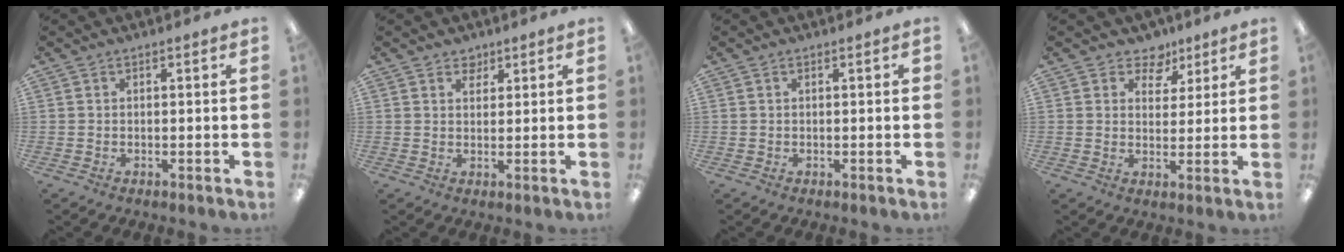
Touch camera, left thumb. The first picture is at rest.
{"total": 2.5, "force": [1.9, 1.6, 0.4], "torque": [0.007, -0.012, 0.034]}
{"total": 0.6, "force": [0.0, 0.4, 0.5], "torque": [-0.008, 0.004, -0.002]}
{"total": 6.4, "force": [4.5, 4.4, 1.4], "torque": [-0.008, -0.031, 0.079]}